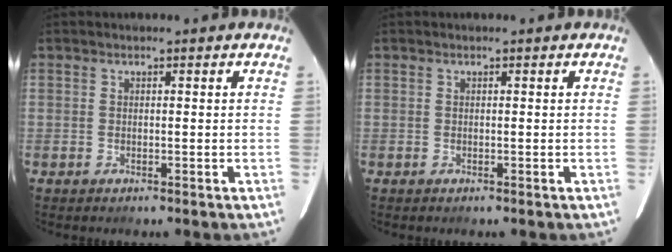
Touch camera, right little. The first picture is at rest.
{"total": 0.0}